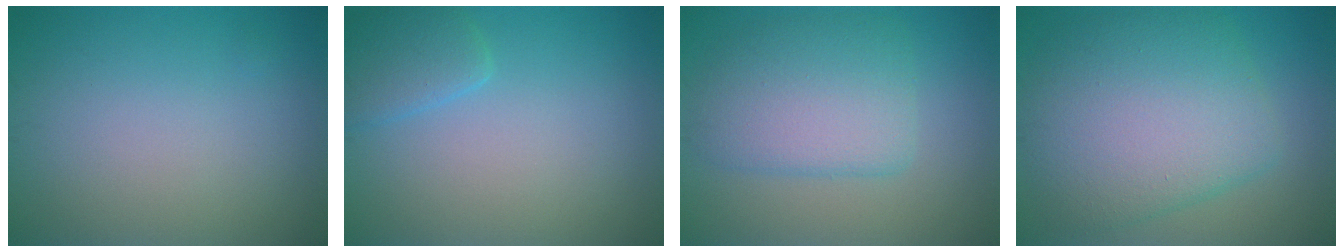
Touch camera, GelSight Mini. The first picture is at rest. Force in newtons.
{"total": 2.3, "press": 2.3, "slide": 0.1}
{"total": 5.5, "press": 5.5, "slide": 0.5}
{"total": 9.0, "press": 9.0, "slide": 0.1}